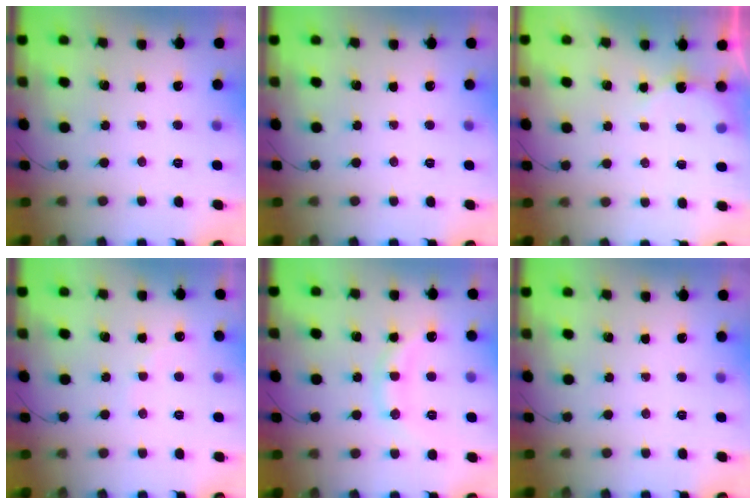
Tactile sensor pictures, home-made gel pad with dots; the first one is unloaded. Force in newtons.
{"total": 0.0}
{"total": 5.3, "press": 5.2, "slide": 1.1}
{"total": 6.4, "press": 6.2, "slide": 1.4}
{"total": 9.2, "press": 9.2, "slide": 0.3}
{"total": 0.0}